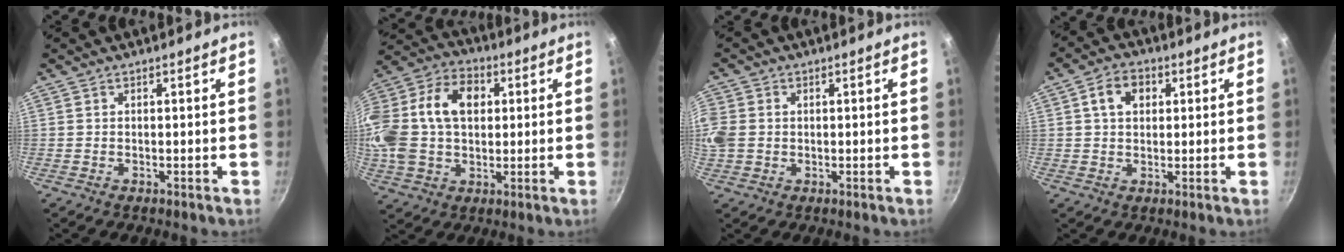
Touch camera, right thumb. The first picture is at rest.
{"total": 22.7, "force": [3.6, 16.0, 15.7], "torque": [-0.321, 0.036, 0.055]}
{"total": 7.9, "force": [0.5, 6.7, 4.2], "torque": [-0.099, 0.009, 0.004]}
{"total": 6.1, "force": [1.7, 4.5, 3.7], "torque": [-0.043, 0.007, 0.022]}